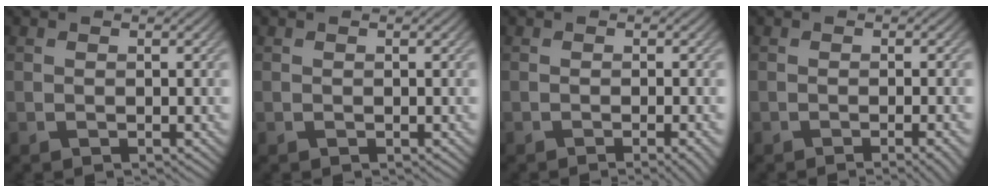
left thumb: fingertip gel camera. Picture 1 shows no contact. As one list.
[{"total": 0.0}, {"total": 2.8, "force": [-1.2, 0.5, 2.4], "torque": [-0.028, 0.003, -0.023]}, {"total": 3.1, "force": [-1.4, 0.5, 2.7], "torque": [-0.030, 0.004, -0.025]}]